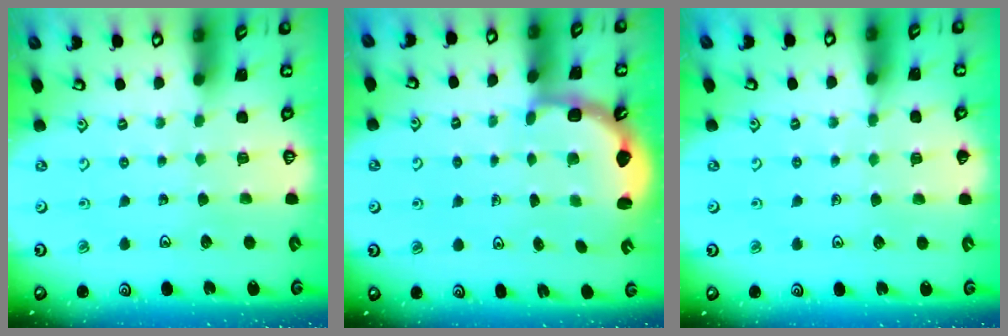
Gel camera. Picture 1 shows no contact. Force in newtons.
{"total": 3.1, "press": 2.5, "slide": 1.9}
{"total": 3.9, "press": 3.8, "slide": 0.6}